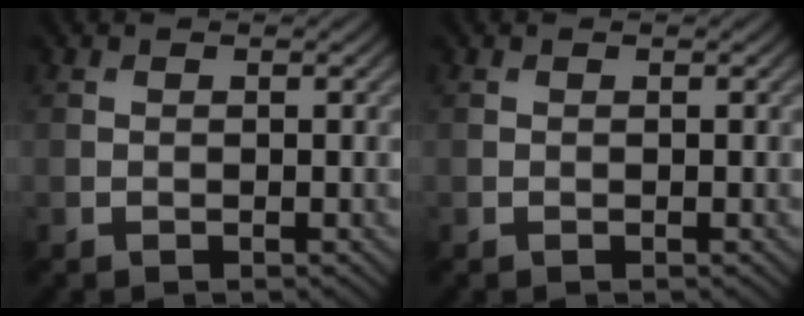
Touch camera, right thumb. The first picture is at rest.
{"total": 0.0}